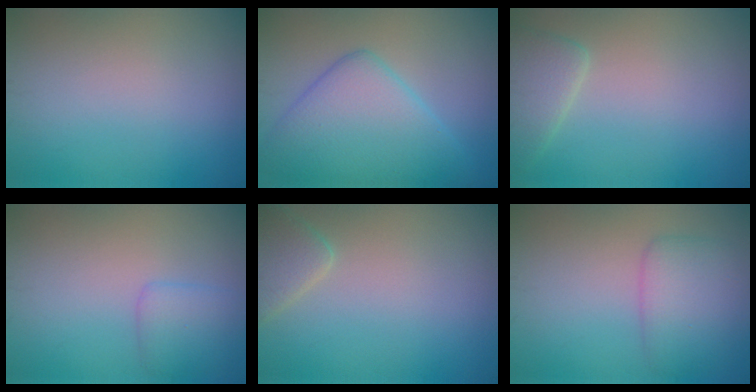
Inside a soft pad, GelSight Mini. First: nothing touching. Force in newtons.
{"total": 8.3, "press": 8.3, "slide": 0.2}
{"total": 2.9, "press": 2.9, "slide": 0.3}
{"total": 2.1, "press": 2.1, "slide": 0.1}
{"total": 2.8, "press": 2.8, "slide": 0.1}
{"total": 3.7, "press": 3.7, "slide": 0.1}